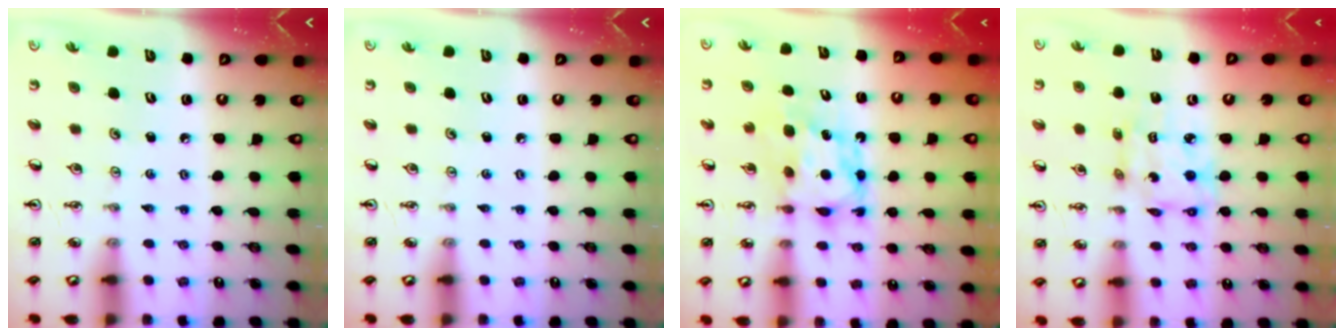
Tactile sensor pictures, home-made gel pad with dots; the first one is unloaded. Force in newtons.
{"total": 0.0}
{"total": 6.3, "press": 6.3, "slide": 0.5}
{"total": 10.0, "press": 10.0, "slide": 0.7}